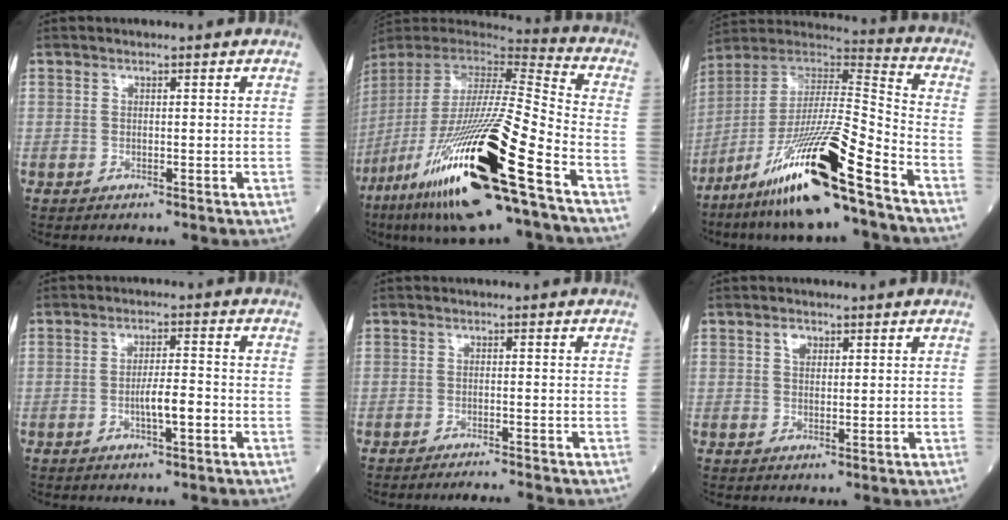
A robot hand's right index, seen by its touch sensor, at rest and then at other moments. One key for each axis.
{"total": 29.8, "fx": -15.1, "fy": 2.2, "fz": 25.6, "tx": -0.506, "ty": -0.077, "tz": -0.284}
{"total": 20.8, "fx": -12.9, "fy": 1.0, "fz": 16.3, "tx": -0.315, "ty": -0.029, "tz": -0.238}
{"total": 4.1, "fx": -1.4, "fy": 0.5, "fz": 3.8, "tx": -0.066, "ty": 0.002, "tz": -0.025}
{"total": 3.5, "fx": -3.3, "fy": -0.7, "fz": 1.0, "tx": -0.012, "ty": -0.012, "tz": -0.049}
{"total": 1.9, "fx": 0.9, "fy": 1.2, "fz": 1.1, "tx": -0.020, "ty": 0.002, "tz": 0.016}